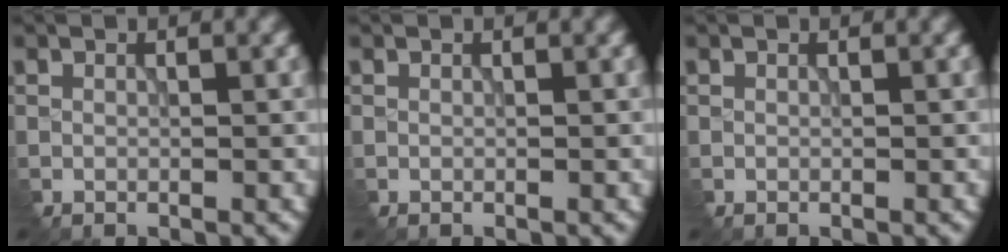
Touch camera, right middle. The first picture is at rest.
{"total": 0.0}
{"total": 0.0}